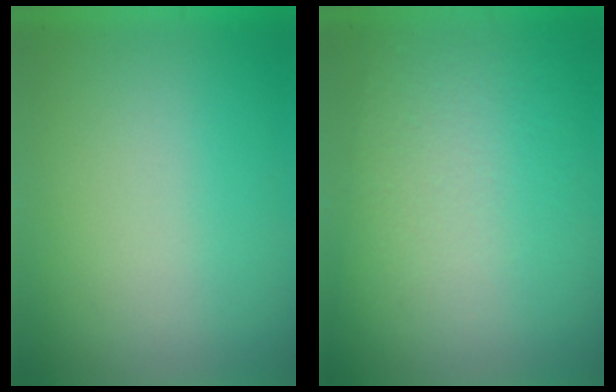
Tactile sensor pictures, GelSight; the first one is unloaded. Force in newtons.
{"total": 2.9}